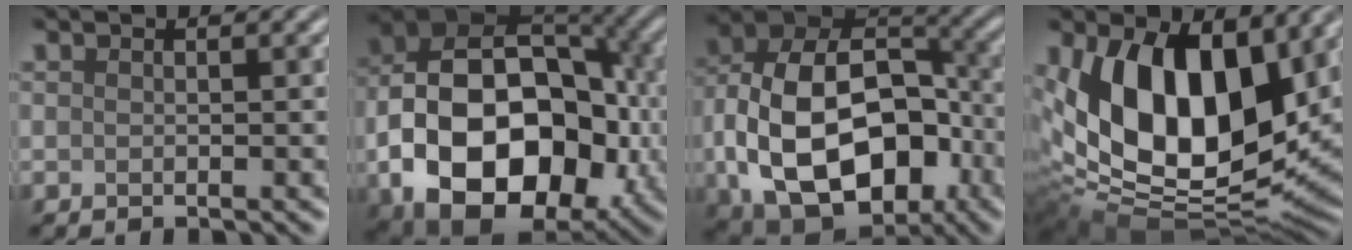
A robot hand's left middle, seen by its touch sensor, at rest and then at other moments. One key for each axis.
{"total": 17.6, "fx": -3.6, "fy": 12.2, "fz": 12.2, "tx": -0.214, "ty": -0.017, "tz": -0.052}
{"total": 16.0, "fx": -3.2, "fy": 11.1, "fz": 11.2, "tx": -0.207, "ty": -0.019, "tz": -0.048}
{"total": 16.1, "fx": 3.5, "fy": 9.6, "fz": 12.4, "tx": -0.212, "ty": -0.009, "tz": 0.053}